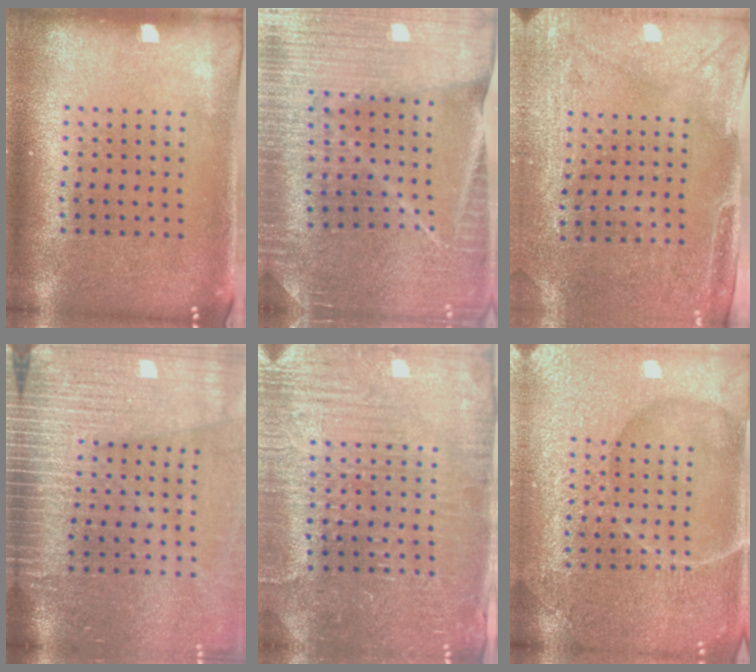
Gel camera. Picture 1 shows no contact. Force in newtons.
{"total": 3.4, "press": 3.4, "slide": 0.6}
{"total": 3.0, "press": 2.4, "slide": 1.8}
{"total": 4.3, "press": 3.7, "slide": 2.3}
{"total": 4.0, "press": 3.9, "slide": 0.9}
{"total": 6.6, "press": 6.5, "slide": 0.9}